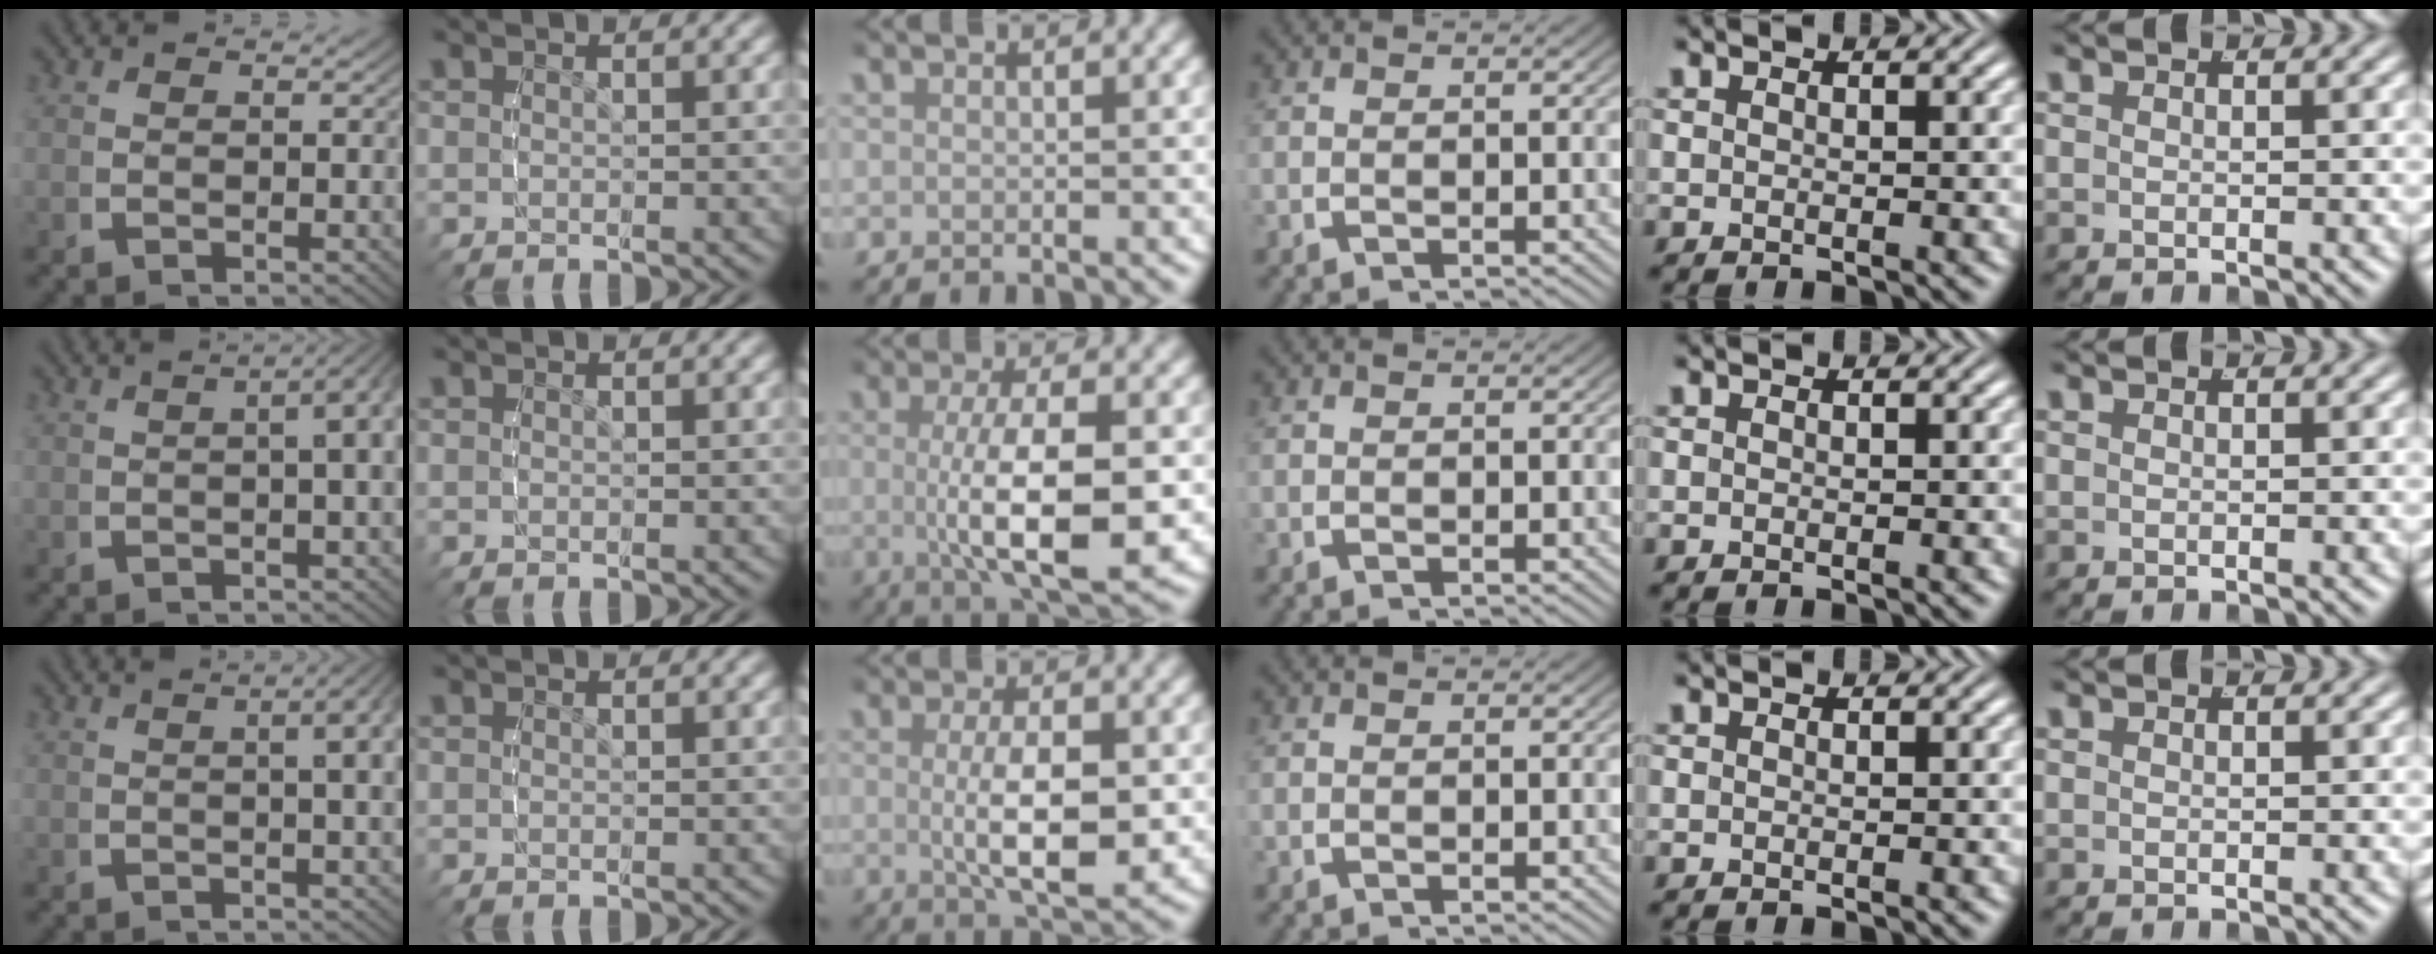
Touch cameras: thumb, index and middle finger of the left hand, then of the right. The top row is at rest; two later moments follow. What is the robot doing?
{"motion": "lift_and_place", "object": "cubes"}